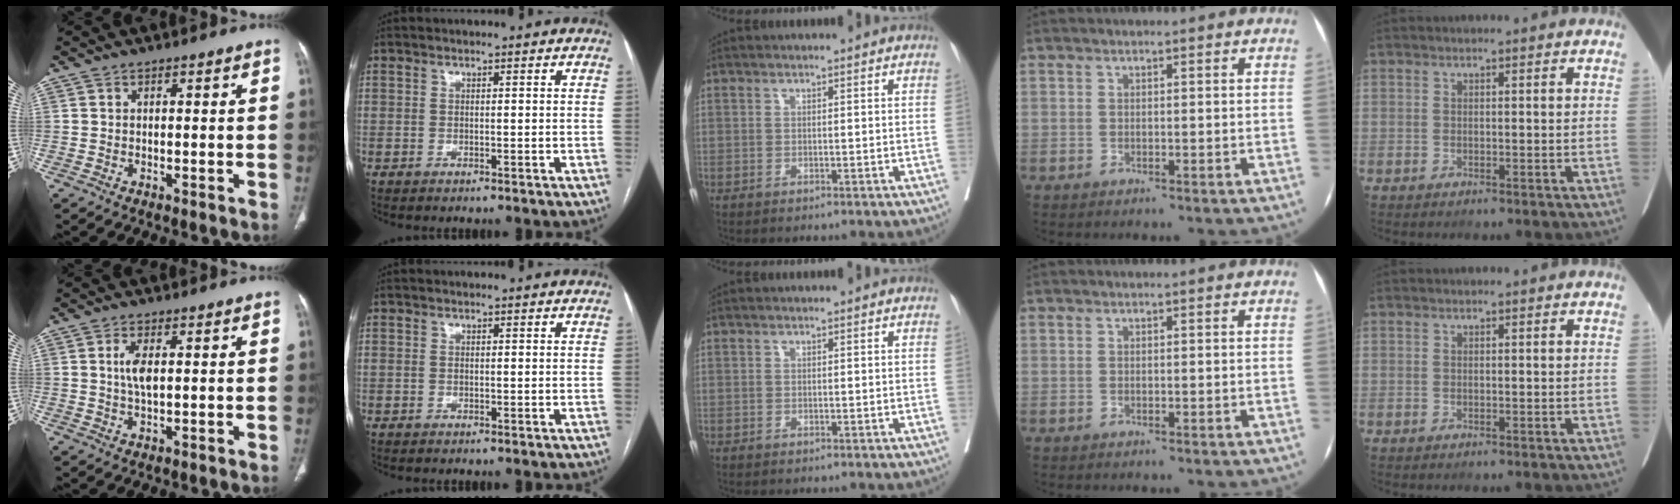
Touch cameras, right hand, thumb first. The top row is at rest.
{"thumb": {"total": 3.9, "force": [0.7, 1.5, 3.5], "torque": [-0.076, -0.002, 0.015]}}